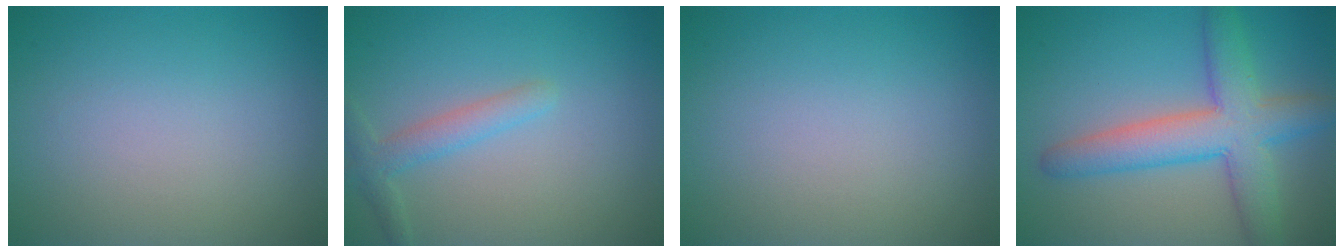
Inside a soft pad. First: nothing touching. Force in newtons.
{"total": 2.2, "press": 2.2, "slide": 0.1}
{"total": 0.0}
{"total": 6.9, "press": 6.9, "slide": 0.4}